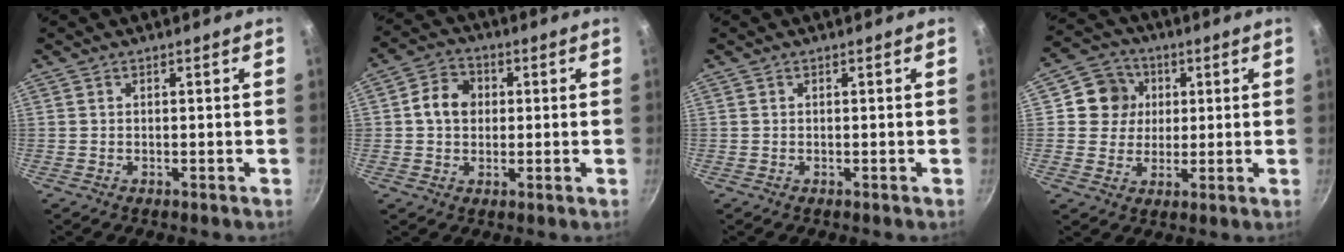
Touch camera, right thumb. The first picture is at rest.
{"total": 6.9, "force": [0.9, 5.8, 3.7], "torque": [-0.039, 0.011, 0.003]}
{"total": 0.0}
{"total": 8.5, "force": [1.9, 7.9, 2.5], "torque": [-0.004, 0.009, 0.023]}